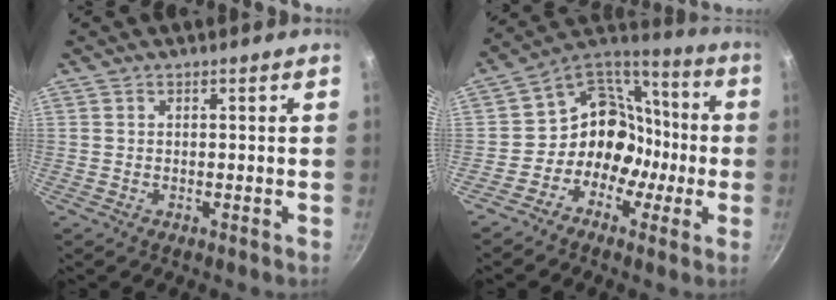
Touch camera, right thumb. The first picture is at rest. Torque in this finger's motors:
{"motor_torque": [0.06, 0.88, 0.66, -0.25, 0.17]}